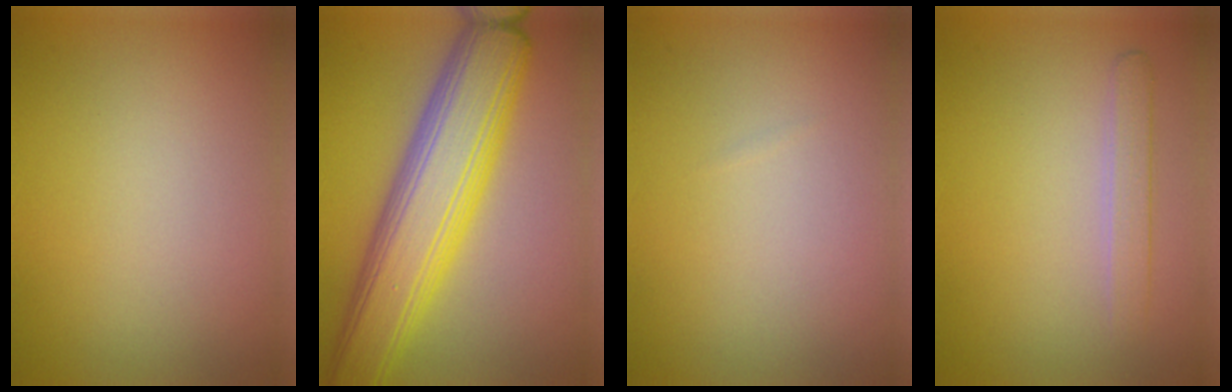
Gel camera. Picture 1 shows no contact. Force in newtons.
{"total": 10.0, "press": 10.0, "slide": 0.2}
{"total": 0.0}
{"total": 1.8, "press": 1.8, "slide": 0.1}